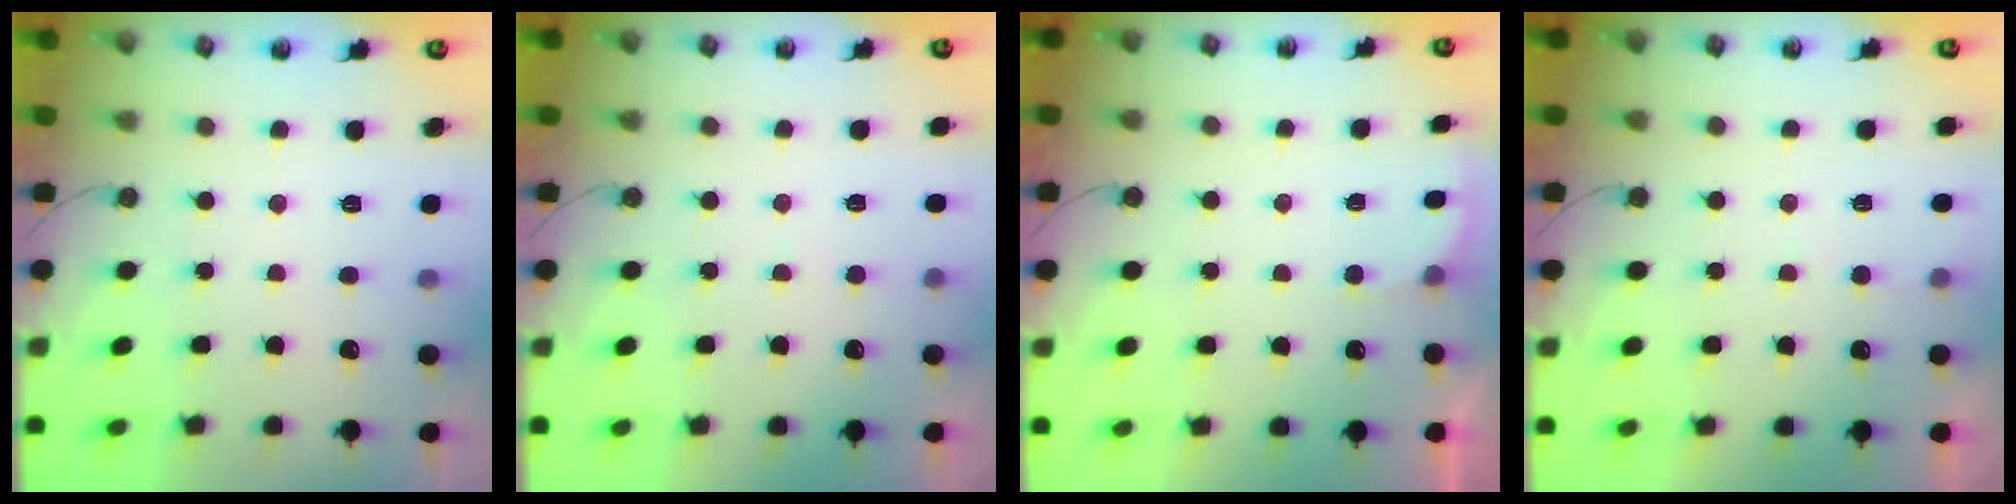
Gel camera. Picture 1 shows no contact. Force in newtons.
{"total": 3.4, "press": 3.1, "slide": 1.3}
{"total": 3.0, "press": 2.9, "slide": 0.8}
{"total": 3.0, "press": 2.9, "slide": 0.3}